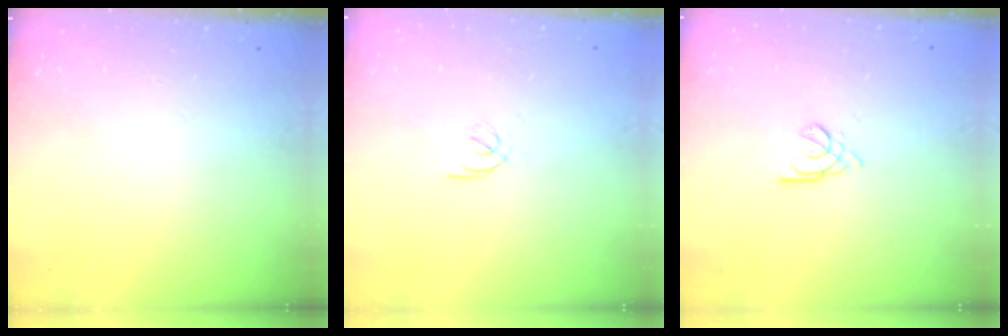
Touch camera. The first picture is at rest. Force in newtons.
{"total": 1.9, "press": 1.9, "slide": 0.3}
{"total": 3.0, "press": 2.9, "slide": 0.5}